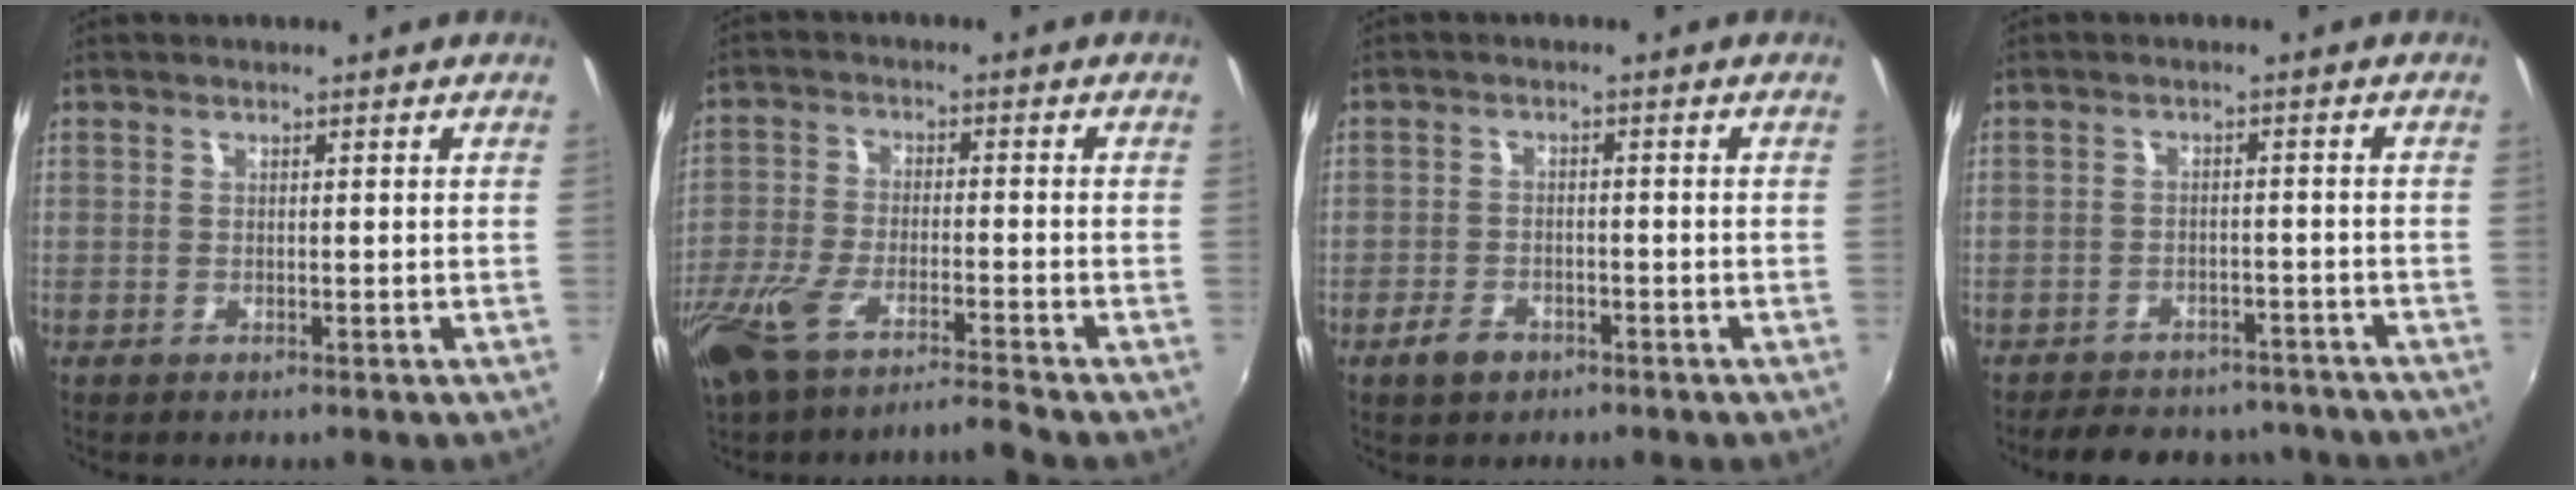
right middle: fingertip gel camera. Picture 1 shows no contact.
{"total": 10.1, "force": [-8.3, 0.7, 5.7], "torque": [-0.138, -0.027, -0.160]}
{"total": 3.9, "force": [-2.6, 2.3, 1.7], "torque": [-0.046, 0.002, -0.043]}
{"total": 13.3, "force": [-11.3, 5.5, 4.3], "torque": [-0.100, 0.012, -0.140]}